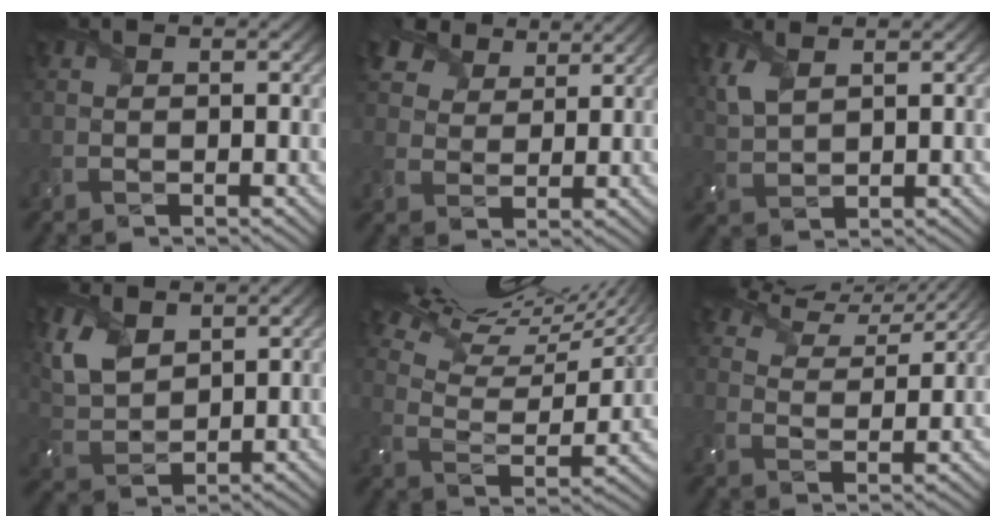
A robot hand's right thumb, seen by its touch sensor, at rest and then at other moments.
{"total": 6.6, "force": [4.9, 3.8, 2.5], "torque": [-0.066, 0.014, 0.091]}
{"total": 4.1, "force": [2.4, 1.8, 2.8], "torque": [-0.087, 0.004, 0.056]}
{"total": 7.2, "force": [3.8, 4.1, 4.4], "torque": [-0.124, -0.001, 0.080]}
{"total": 18.7, "force": [14.9, 4.8, 10.3], "torque": [-0.216, 0.027, 0.207]}
{"total": 8.4, "force": [7.6, 1.8, 3.3], "torque": [-0.085, 0.015, 0.124]}